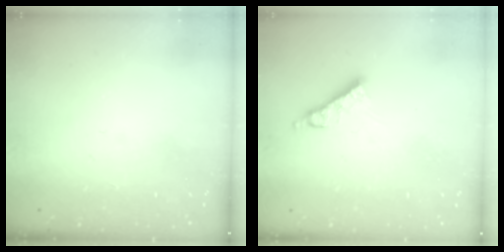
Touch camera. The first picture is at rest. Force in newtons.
{"total": 6.1, "press": 6.1, "slide": 0.4}